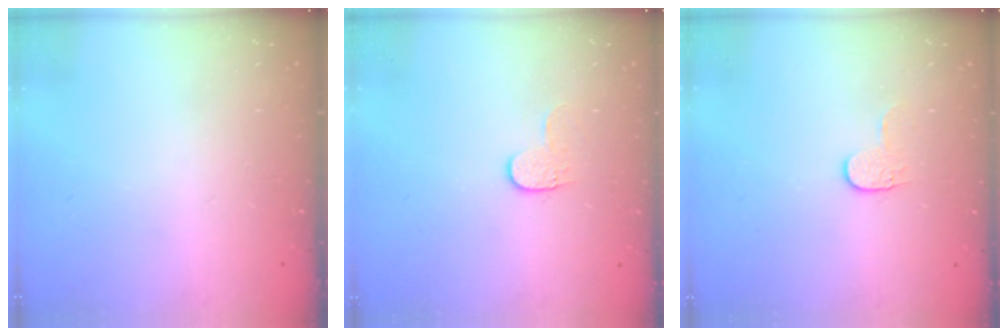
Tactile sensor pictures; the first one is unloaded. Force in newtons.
{"total": 4.6, "press": 4.6, "slide": 0.5}
{"total": 4.0, "press": 4.0, "slide": 0.5}